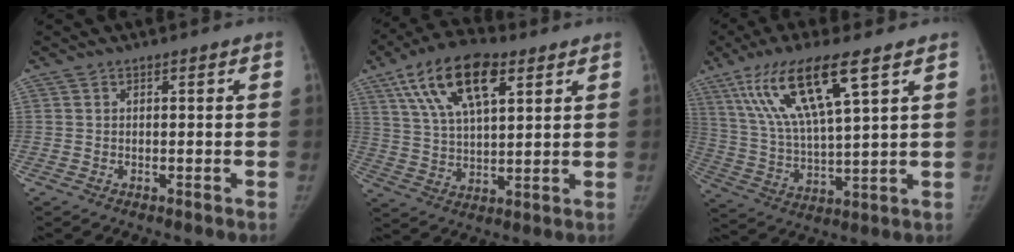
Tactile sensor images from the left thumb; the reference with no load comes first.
{"total": 16.4, "force": [7.8, 7.3, 12.4], "torque": [-0.209, -0.007, 0.140]}
{"total": 16.5, "force": [8.6, 3.4, 13.7], "torque": [-0.275, -0.024, 0.170]}